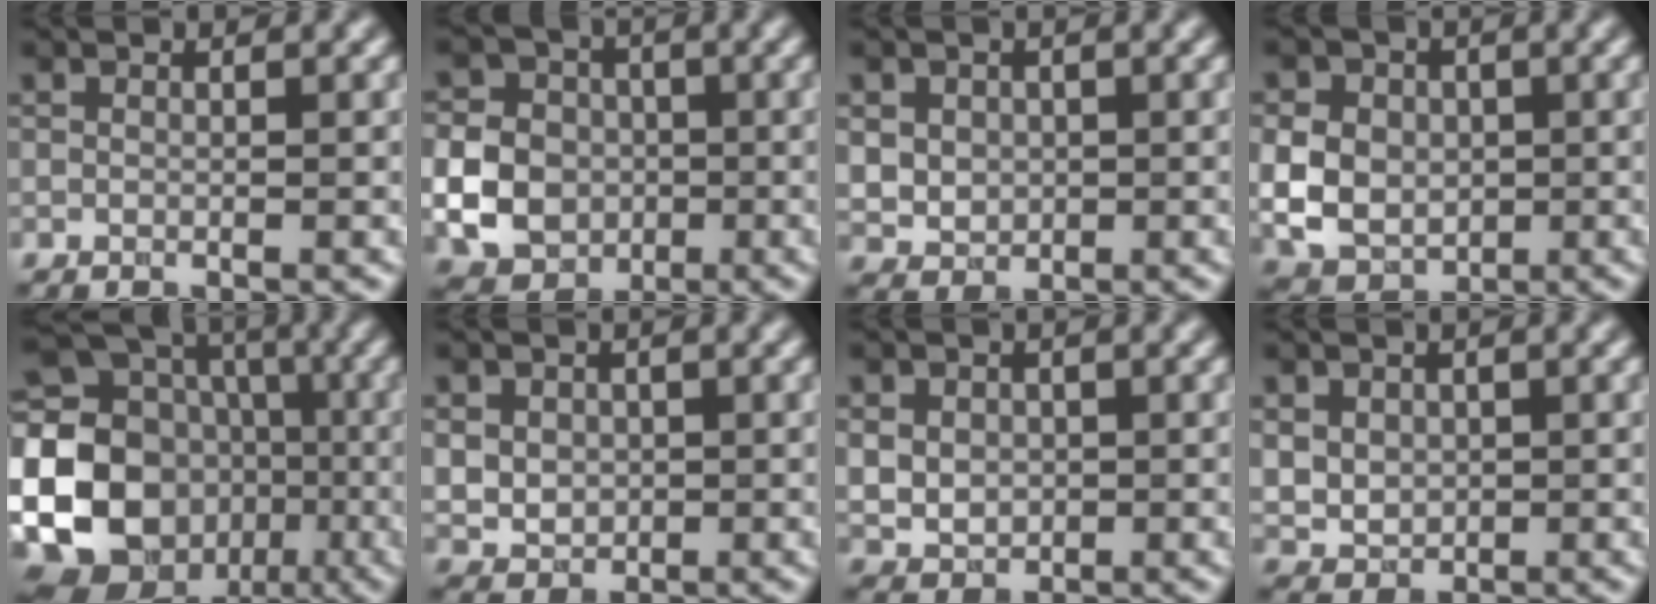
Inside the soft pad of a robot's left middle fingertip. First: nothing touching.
{"total": 7.0, "force": [-1.2, 6.1, 3.2], "torque": [-0.051, -0.002, -0.043]}
{"total": 3.4, "force": [0.8, 3.0, 1.5], "torque": [-0.040, 0.004, 0.018]}
{"total": 7.0, "force": [0.0, 5.8, 3.9], "torque": [-0.071, 0.010, -0.016]}
{"total": 21.5, "force": [-4.4, 19.1, 9.0], "torque": [-0.207, -0.016, -0.101]}
{"total": 3.7, "force": [0.7, 3.2, 1.8], "torque": [-0.044, 0.005, 0.011]}
{"total": 3.5, "force": [0.4, 3.0, 1.8], "torque": [-0.041, 0.001, 0.006]}
{"total": 3.3, "force": [0.7, 2.8, 1.6], "torque": [-0.042, -0.001, 0.019]}